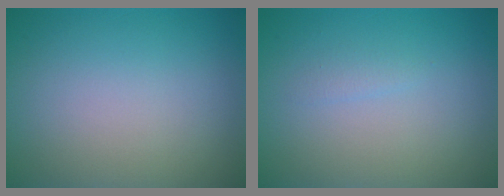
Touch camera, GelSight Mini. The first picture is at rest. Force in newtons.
{"total": 0.7, "press": 0.7, "slide": 0.0}